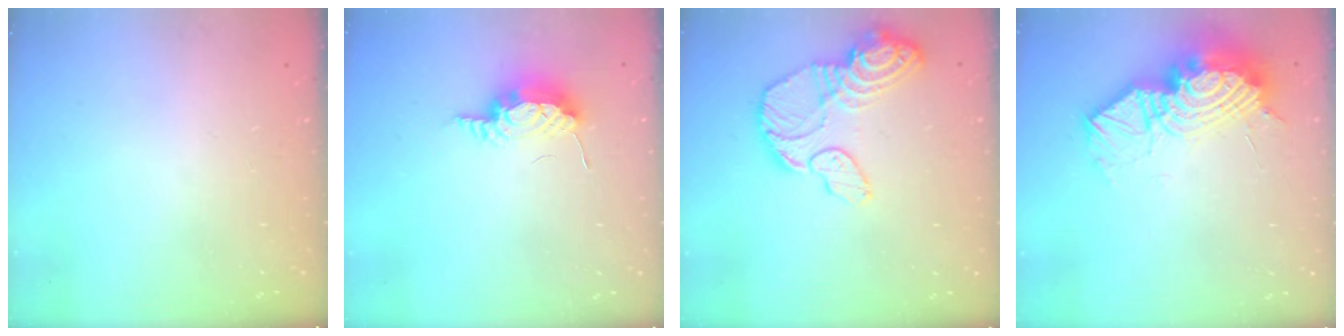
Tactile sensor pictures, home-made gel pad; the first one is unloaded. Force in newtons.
{"total": 7.9, "press": 7.6, "slide": 2.2}
{"total": 15.8, "press": 15.7, "slide": 1.4}
{"total": 19.7, "press": 19.6, "slide": 2.4}